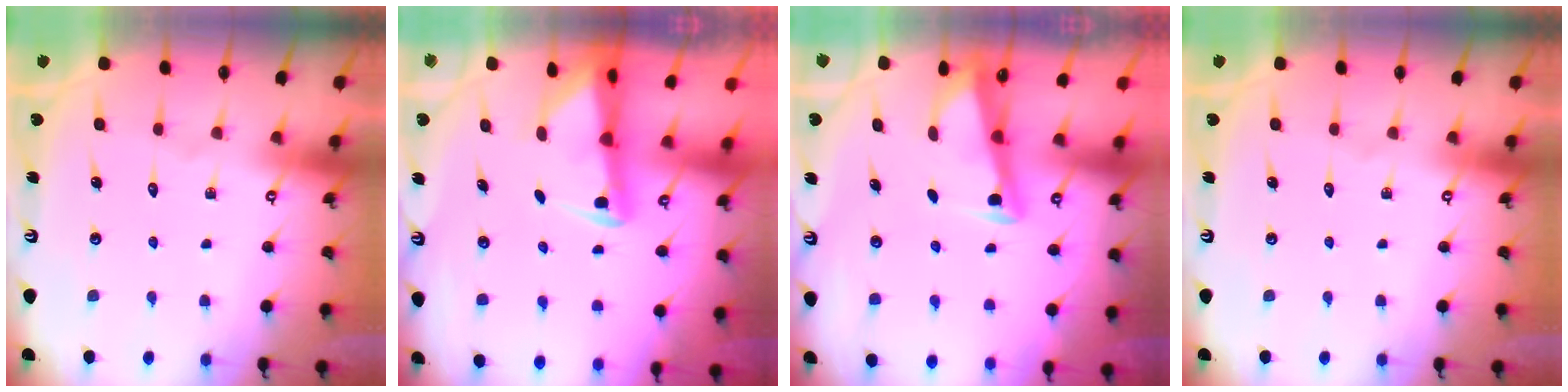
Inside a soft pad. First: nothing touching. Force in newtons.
{"total": 2.5, "press": 2.4, "slide": 0.6}
{"total": 3.3, "press": 3.3, "slide": 0.3}
{"total": 0.0}